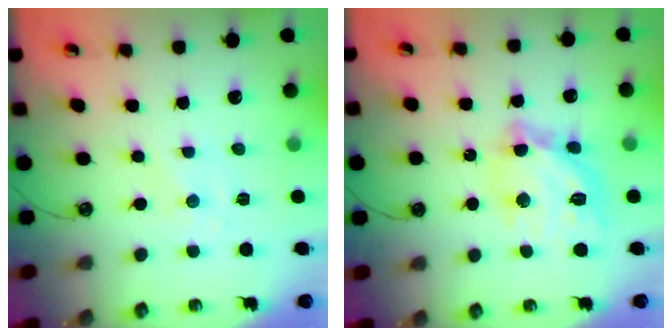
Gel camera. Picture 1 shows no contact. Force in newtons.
{"total": 15.8, "press": 15.8, "slide": 1.1}